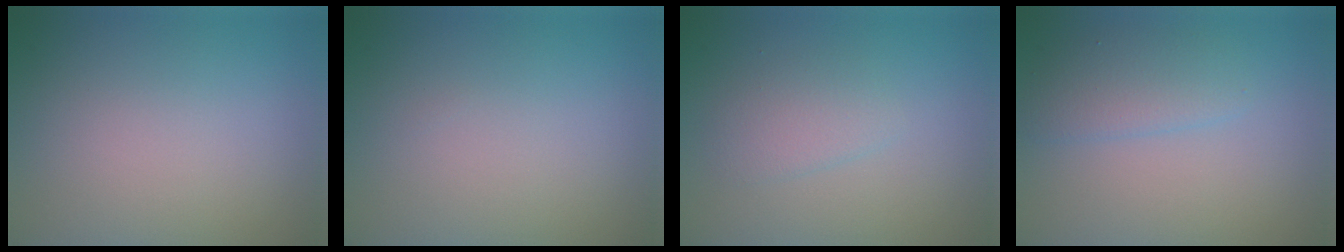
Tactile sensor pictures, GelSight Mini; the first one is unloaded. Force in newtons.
{"total": 0.0}
{"total": 1.8, "press": 1.8, "slide": 0.1}
{"total": 2.4, "press": 2.4, "slide": 0.1}